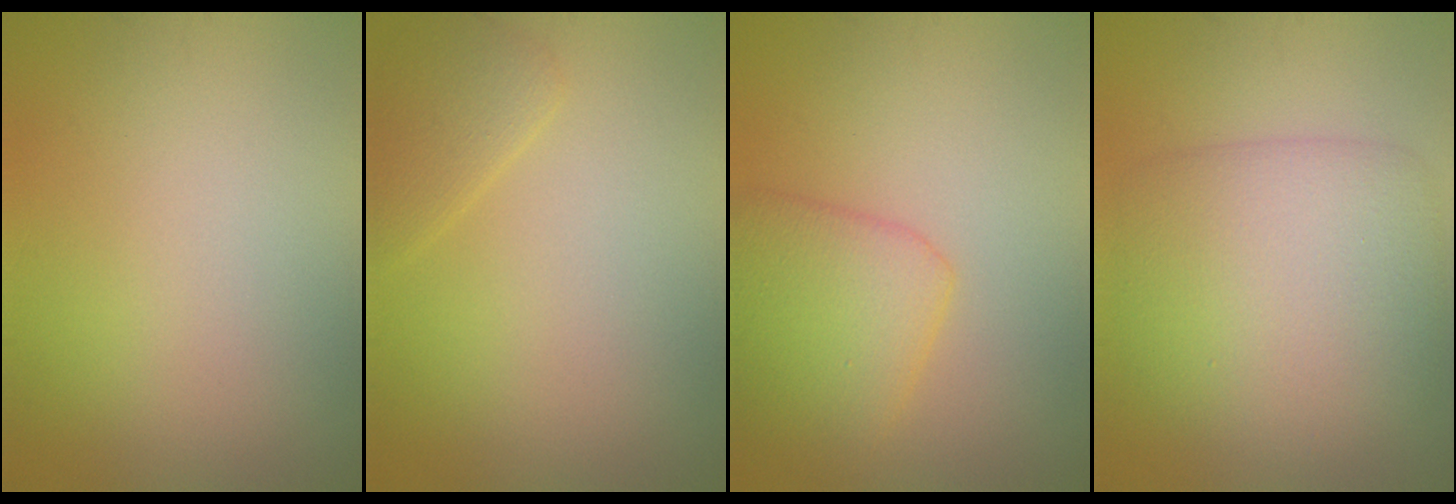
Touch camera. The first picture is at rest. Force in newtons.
{"total": 1.8, "press": 1.8, "slide": 0.1}
{"total": 4.3, "press": 4.3, "slide": 0.3}
{"total": 7.2, "press": 7.1, "slide": 0.2}